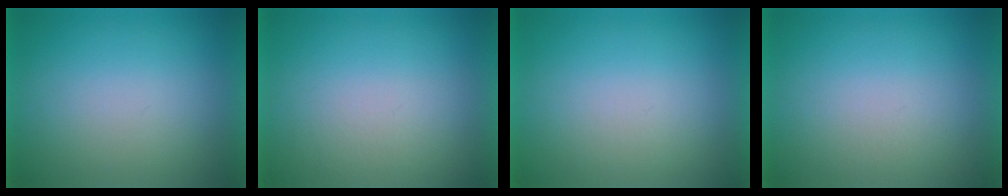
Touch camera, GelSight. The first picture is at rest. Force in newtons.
{"total": 1.9}
{"total": 1.1}
{"total": 1.0}